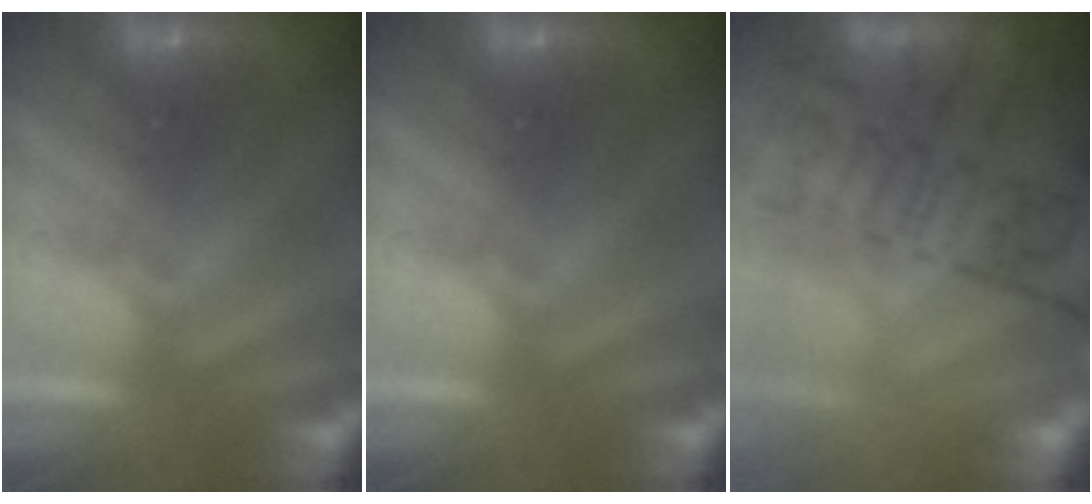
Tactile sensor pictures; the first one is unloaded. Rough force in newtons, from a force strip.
{"total": 0.0}
{"total": 8.9}